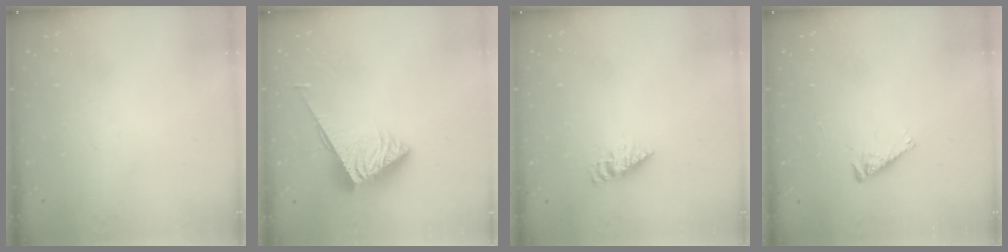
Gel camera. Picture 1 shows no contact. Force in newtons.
{"total": 3.9, "press": 3.9, "slide": 0.5}
{"total": 2.2, "press": 2.2, "slide": 0.3}
{"total": 4.4, "press": 4.4, "slide": 0.5}